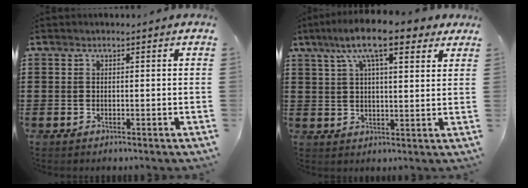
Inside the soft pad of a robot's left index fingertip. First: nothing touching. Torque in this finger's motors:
{"motor_torque": [2.14, 0.00, 1.06, 0.21]}